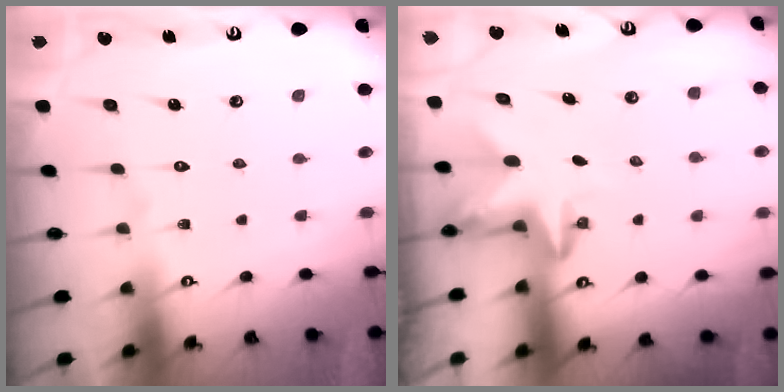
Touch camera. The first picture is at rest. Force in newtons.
{"total": 3.1, "press": 3.0, "slide": 0.7}